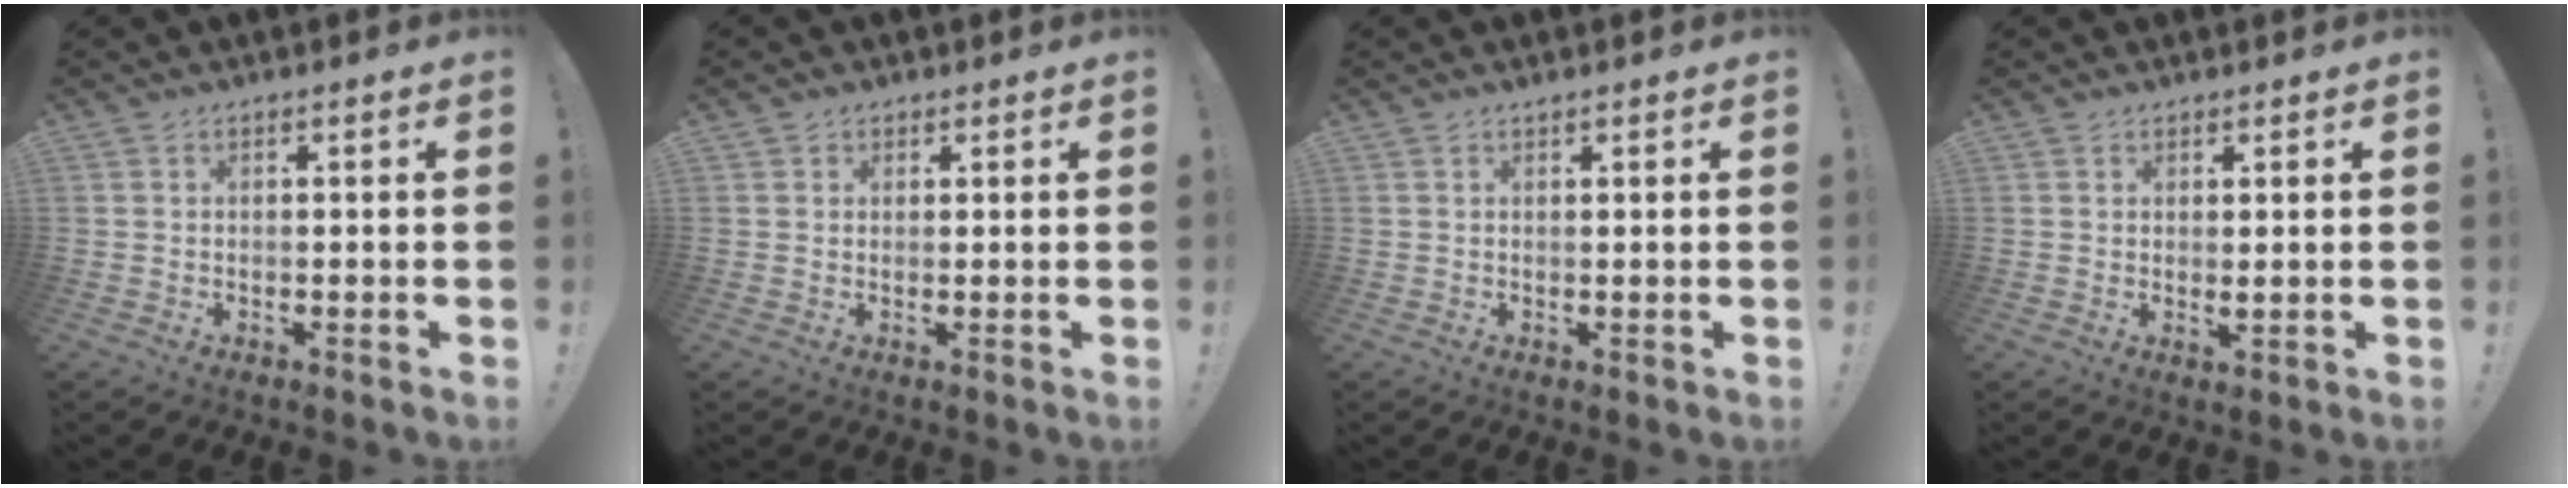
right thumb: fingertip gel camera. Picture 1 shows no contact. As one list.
[{"total": 1.6, "force": [1.0, 1.2, 0.2], "torque": [0.001, -0.002, 0.017]}, {"total": 0.7, "force": [0.7, 0.0, 0.3], "torque": [0.001, -0.001, 0.011]}, {"total": 1.4, "force": [1.0, 0.4, 0.8], "torque": [-0.014, -0.009, 0.019]}]